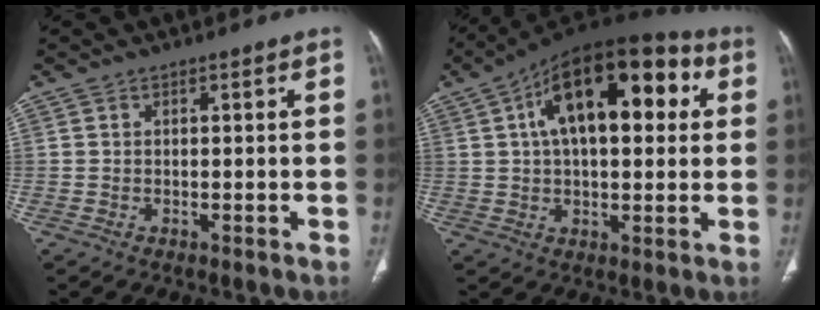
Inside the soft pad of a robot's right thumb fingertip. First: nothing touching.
{"total": 21.7, "force": [6.1, 10.7, 17.9], "torque": [-0.255, 0.032, 0.084]}